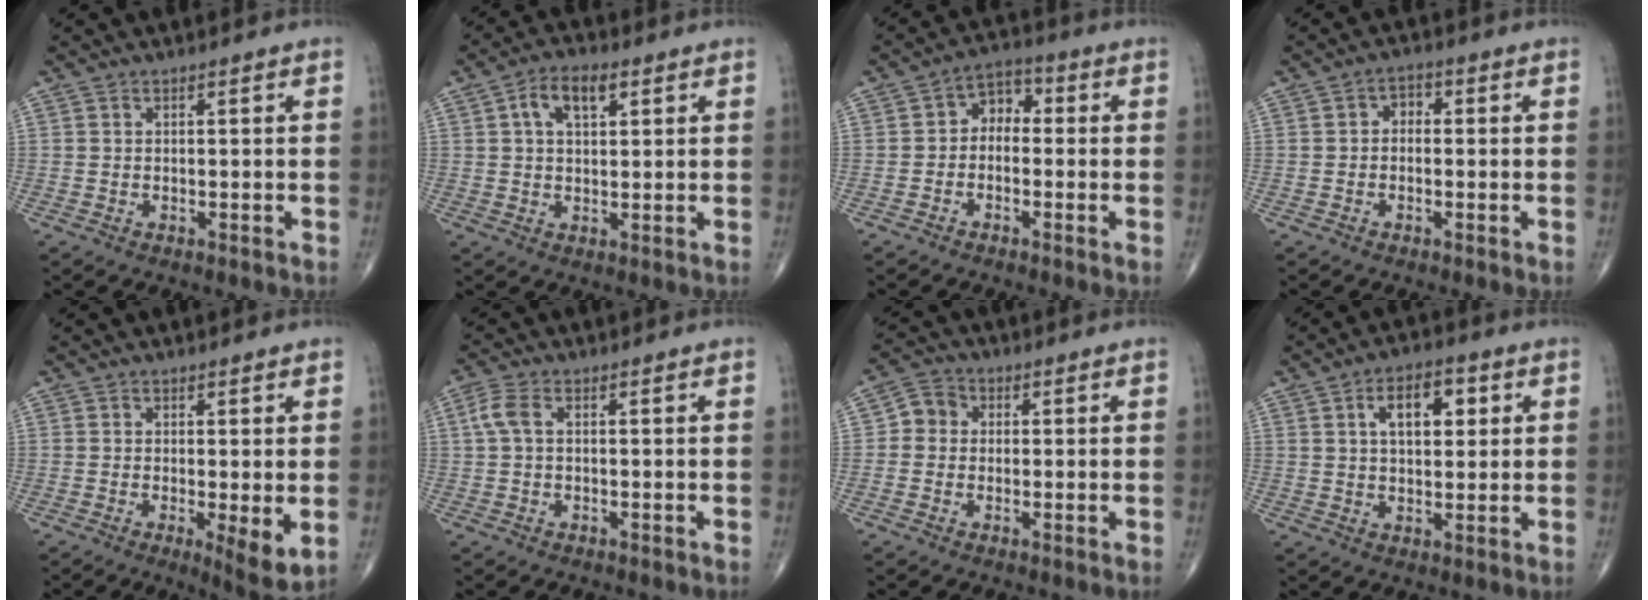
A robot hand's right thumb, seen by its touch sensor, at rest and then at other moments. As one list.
[{"total": 6.6, "force": [2.4, 3.6, 5.0], "torque": [-0.080, 0.008, 0.039]}, {"total": 5.1, "force": [-0.5, 3.8, 3.3], "torque": [-0.027, 0.027, -0.026]}, {"total": 2.6, "force": [-0.1, 2.0, 1.6], "torque": [-0.009, 0.012, -0.014]}, {"total": 5.6, "force": [-0.7, 1.4, 5.4], "torque": [-0.084, -0.019, -0.012]}, {"total": 3.6, "force": [0.5, 1.9, 2.9], "torque": [-0.077, 0.011, 0.006]}, {"total": 4.6, "force": [0.0, 4.1, 1.9], "torque": [-0.014, 0.012, -0.012]}, {"total": 8.8, "force": [2.7, 4.7, 6.8], "torque": [-0.082, 0.001, 0.040]}]